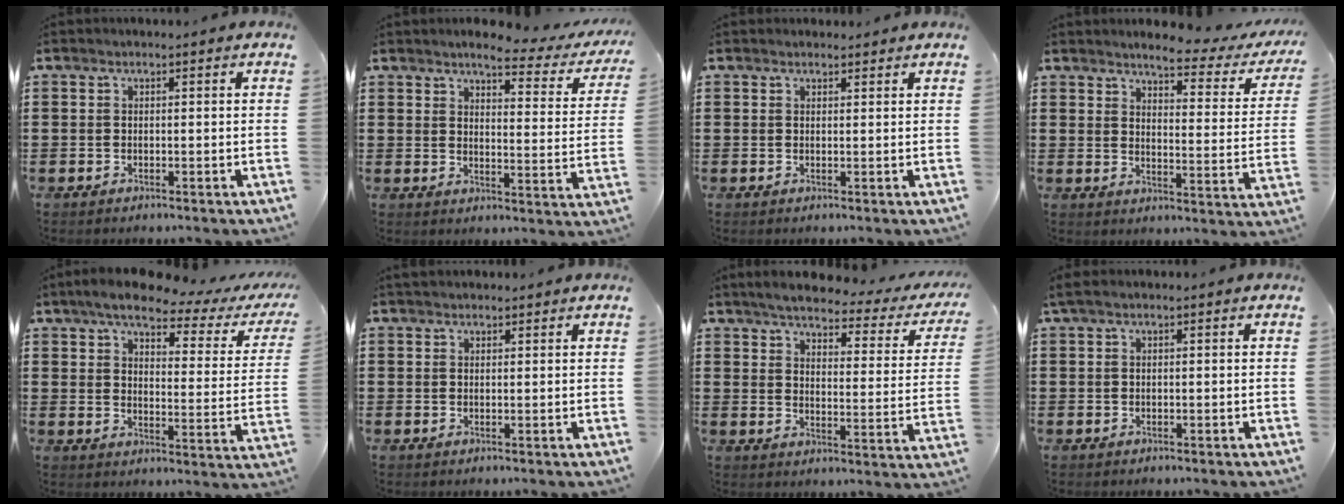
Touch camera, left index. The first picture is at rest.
{"total": 4.2, "force": [3.6, 0.2, 2.2], "torque": [-0.043, -0.025, 0.053]}
{"total": 1.0, "force": [0.9, 0.4, -0.1], "torque": [-0.002, 0.001, 0.019]}
{"total": 3.9, "force": [3.6, -0.2, 1.6], "torque": [-0.042, -0.025, 0.055]}
{"total": 6.5, "force": [5.1, 1.1, 3.8], "torque": [-0.091, -0.022, 0.082]}
{"total": 1.1, "force": [1.0, 0.5, 0.1], "torque": [-0.004, 0.003, 0.020]}
{"total": 3.9, "force": [3.6, 0.2, 1.6], "torque": [-0.055, -0.024, 0.055]}
{"total": 0.7, "force": [0.3, 0.2, 0.6], "torque": [-0.013, 0.001, 0.005]}